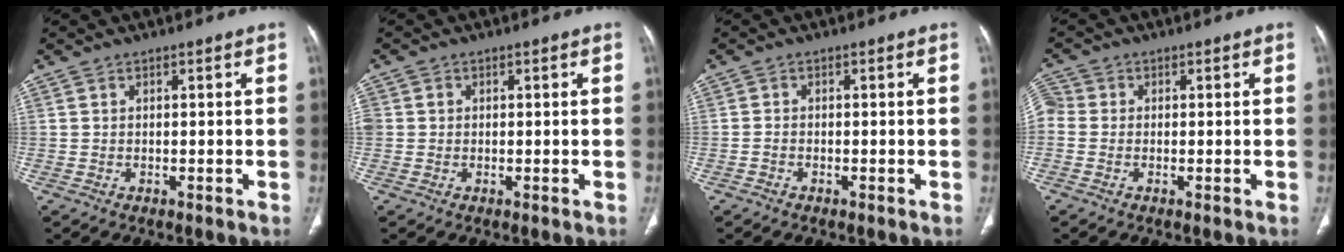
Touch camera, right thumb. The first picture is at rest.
{"total": 2.0, "force": [0.2, 1.8, 0.8], "torque": [-0.017, 0.008, 0.007]}
{"total": 0.8, "force": [-0.6, 0.5, 0.4], "torque": [-0.010, 0.003, -0.013]}
{"total": 3.6, "force": [-0.2, 2.9, 2.2], "torque": [-0.056, 0.009, -0.016]}